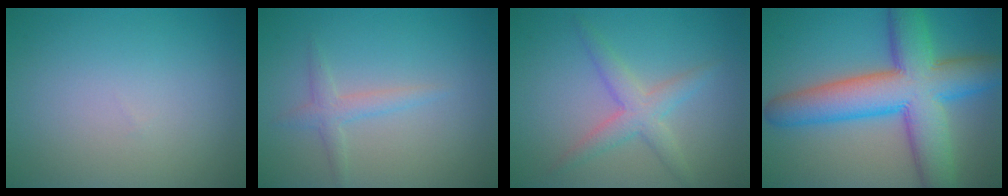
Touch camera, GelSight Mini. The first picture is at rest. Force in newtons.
{"total": 1.7, "press": 1.7, "slide": 0.1}
{"total": 3.0, "press": 3.0, "slide": 0.2}
{"total": 11.5, "press": 11.5, "slide": 0.3}